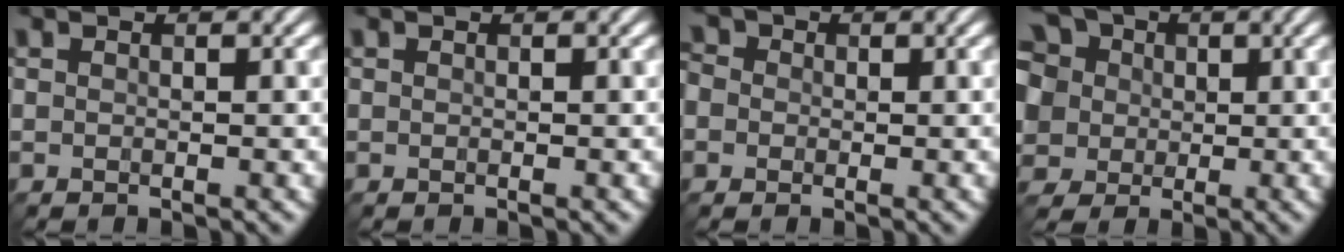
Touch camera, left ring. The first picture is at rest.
{"total": 0.0}
{"total": 4.8, "force": [0.6, 4.3, 2.1], "torque": [-0.042, 0.031, -0.026]}
{"total": 12.3, "force": [3.0, 10.3, 5.9], "torque": [-0.145, 0.029, 0.023]}